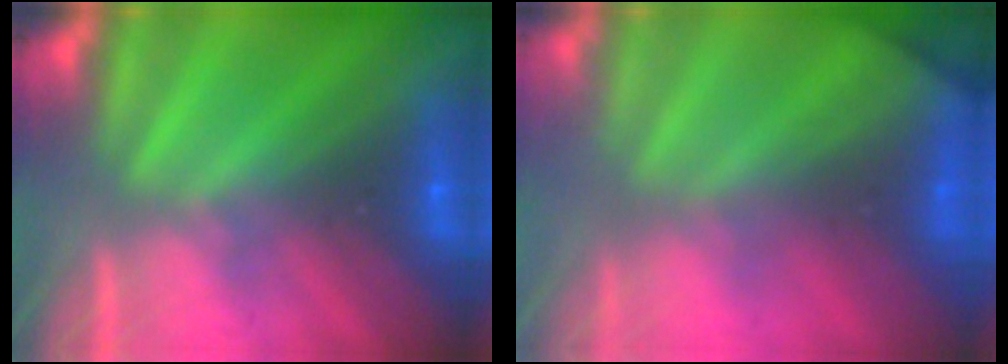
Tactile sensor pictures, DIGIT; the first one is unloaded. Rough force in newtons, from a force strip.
{"total": 8.1}